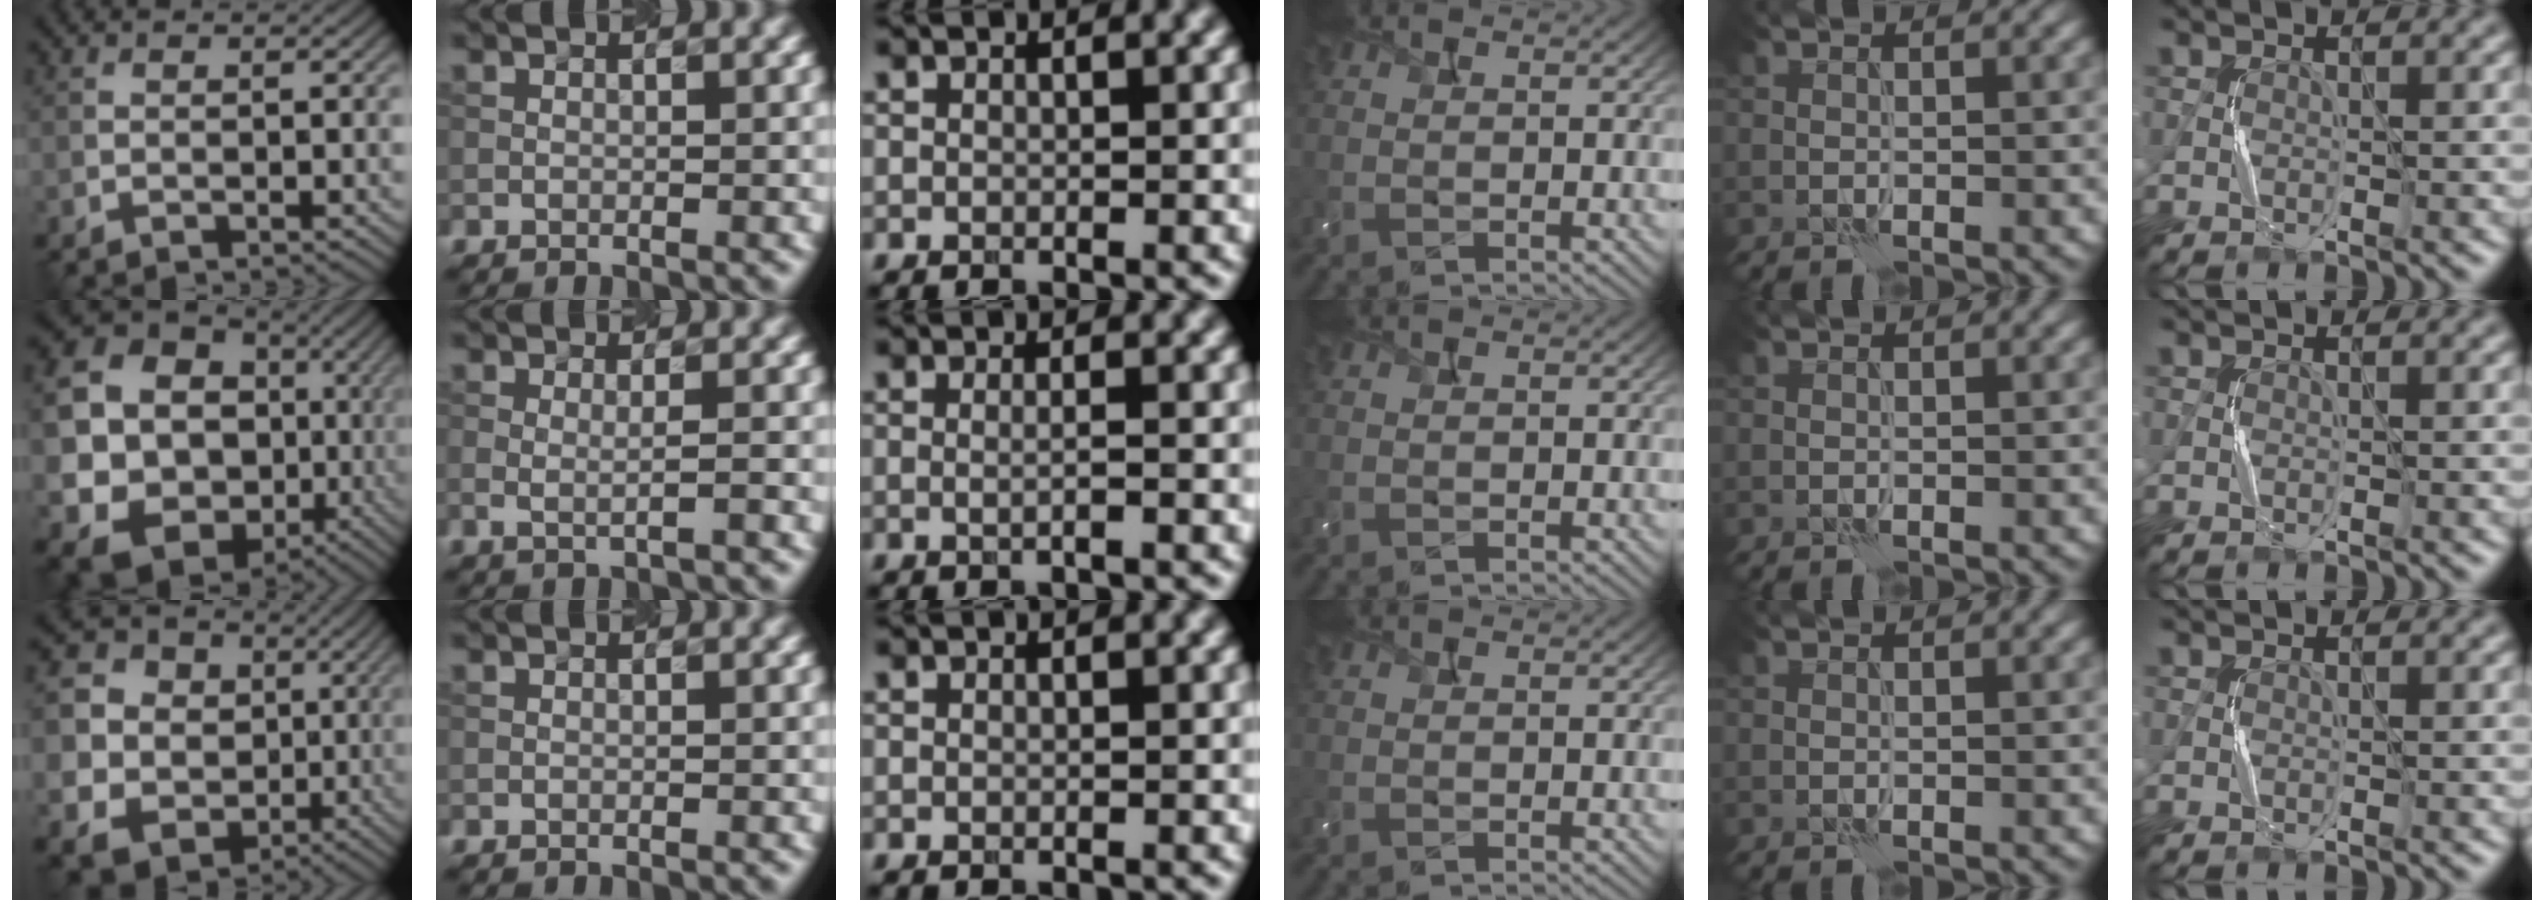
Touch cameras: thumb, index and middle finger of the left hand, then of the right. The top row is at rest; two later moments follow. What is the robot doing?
{"motion": "squeeze", "object": "bubble wrap"}